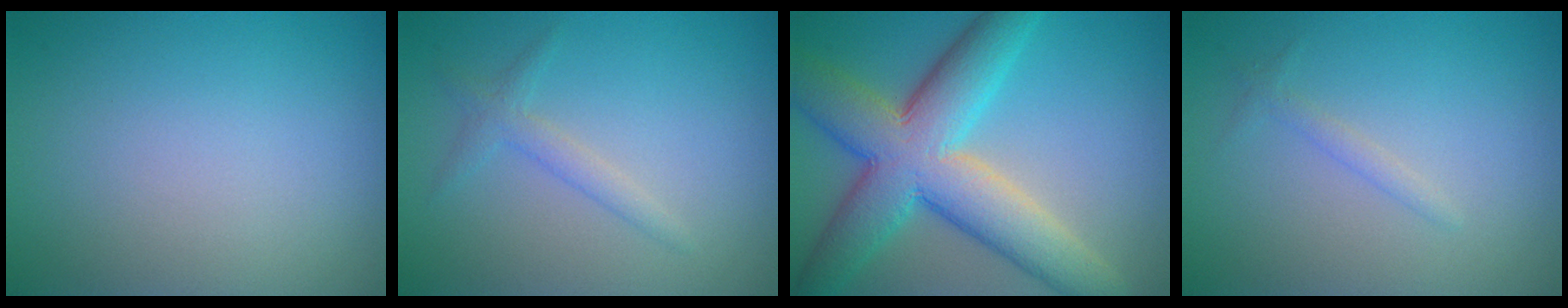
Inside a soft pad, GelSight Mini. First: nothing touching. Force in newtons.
{"total": 1.6, "press": 1.6, "slide": 0.0}
{"total": 10.4, "press": 10.4, "slide": 0.7}
{"total": 1.0, "press": 1.0, "slide": 0.0}